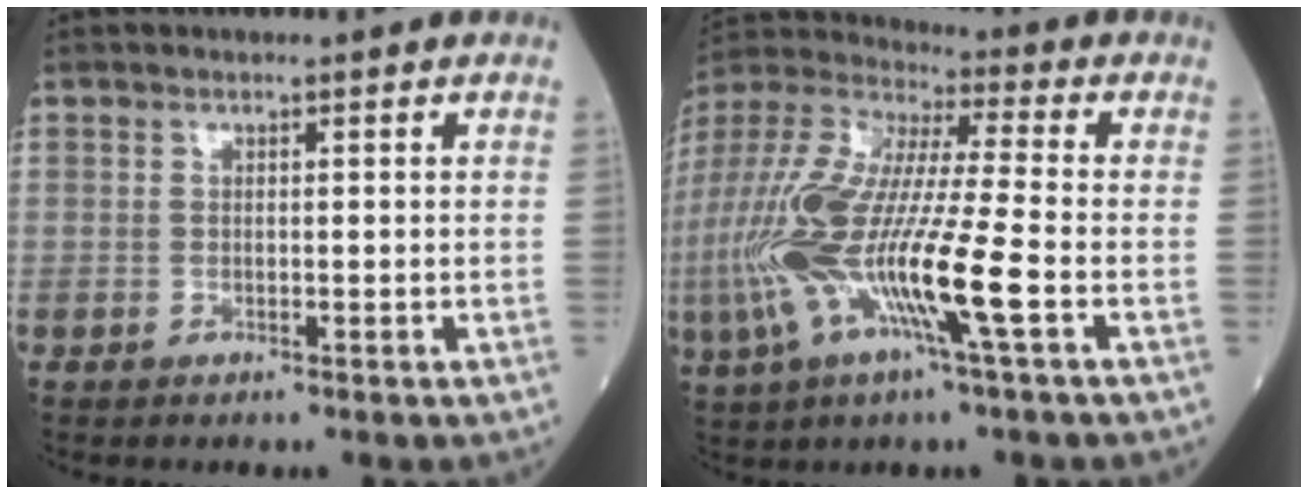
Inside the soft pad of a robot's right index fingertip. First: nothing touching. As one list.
[{"total": 20.0, "force": [-5.4, 1.9, 19.2], "torque": [-0.422, -0.026, -0.109]}]